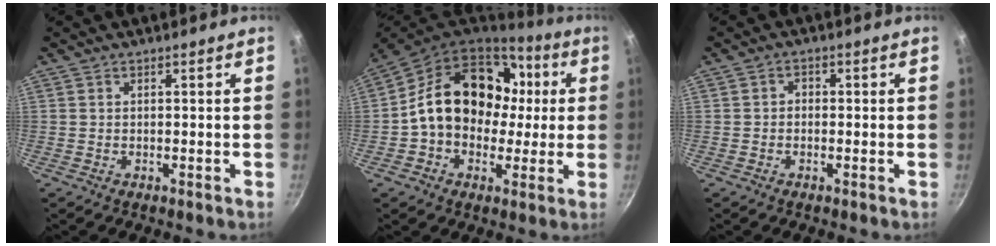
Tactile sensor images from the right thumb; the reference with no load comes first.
{"total": 20.7, "force": [2.2, 15.9, 13.0], "torque": [-0.182, 0.038, 0.031]}
{"total": 1.3, "force": [-0.4, 1.1, 0.6], "torque": [-0.007, 0.006, -0.010]}